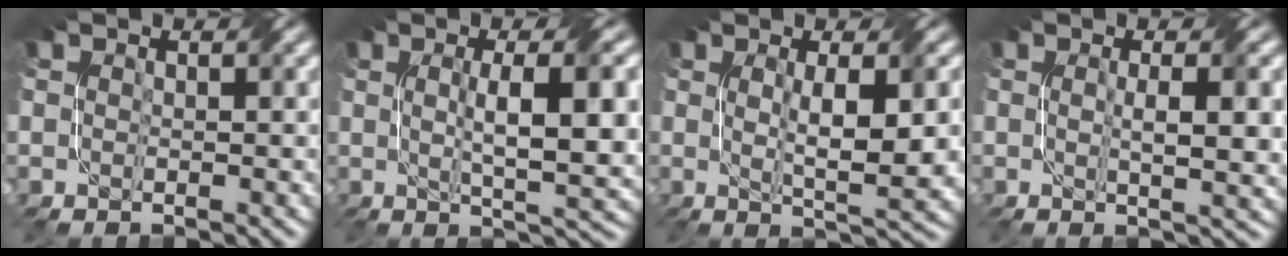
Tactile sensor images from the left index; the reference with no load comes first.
{"total": 9.5, "force": [1.2, 2.4, 9.1], "torque": [-0.123, 0.006, 0.021]}
{"total": 6.6, "force": [0.5, 1.3, 6.5], "torque": [-0.101, 0.000, 0.011]}
{"total": 5.3, "force": [0.4, 1.2, 5.1], "torque": [-0.066, 0.006, 0.007]}